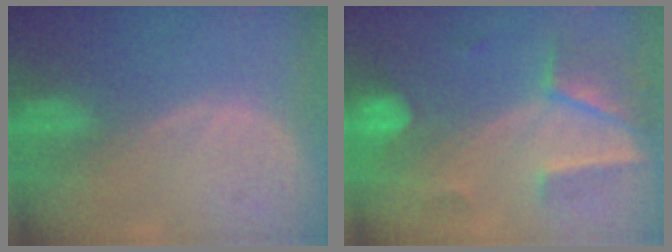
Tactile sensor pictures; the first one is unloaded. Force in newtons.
{"total": 7.2, "press": 6.4, "slide": 3.4}